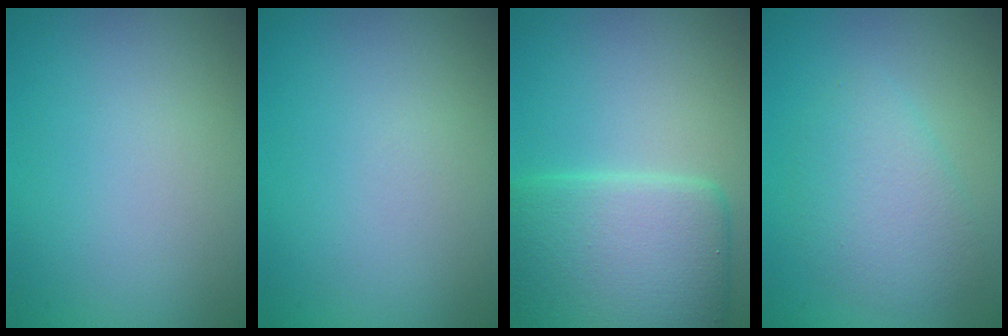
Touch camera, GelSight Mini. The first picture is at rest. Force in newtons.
{"total": 0.0}
{"total": 8.1, "press": 8.1, "slide": 0.2}
{"total": 3.4, "press": 3.4, "slide": 0.1}